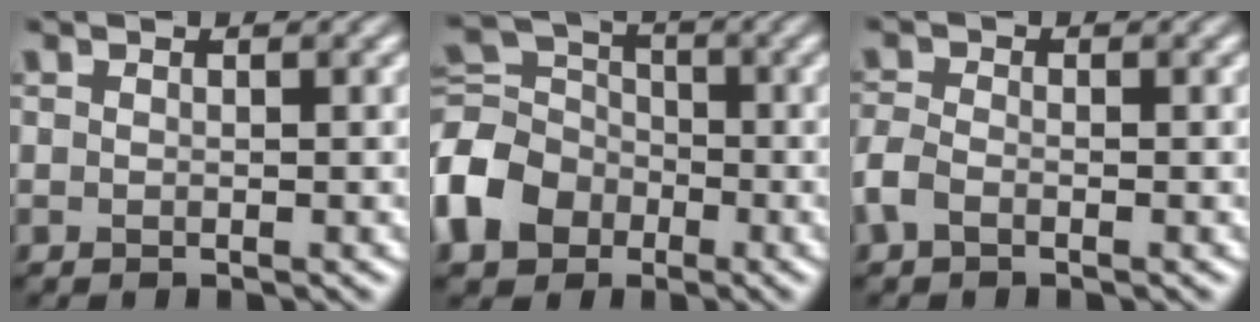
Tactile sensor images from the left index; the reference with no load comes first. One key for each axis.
{"total": 7.6, "fx": -2.8, "fy": 6.0, "fz": 3.6, "tx": -0.090, "ty": 0.013, "tz": -0.079}
{"total": 1.8, "fx": -1.0, "fy": 1.0, "fz": 1.2, "tx": -0.029, "ty": 0.005, "tz": -0.032}